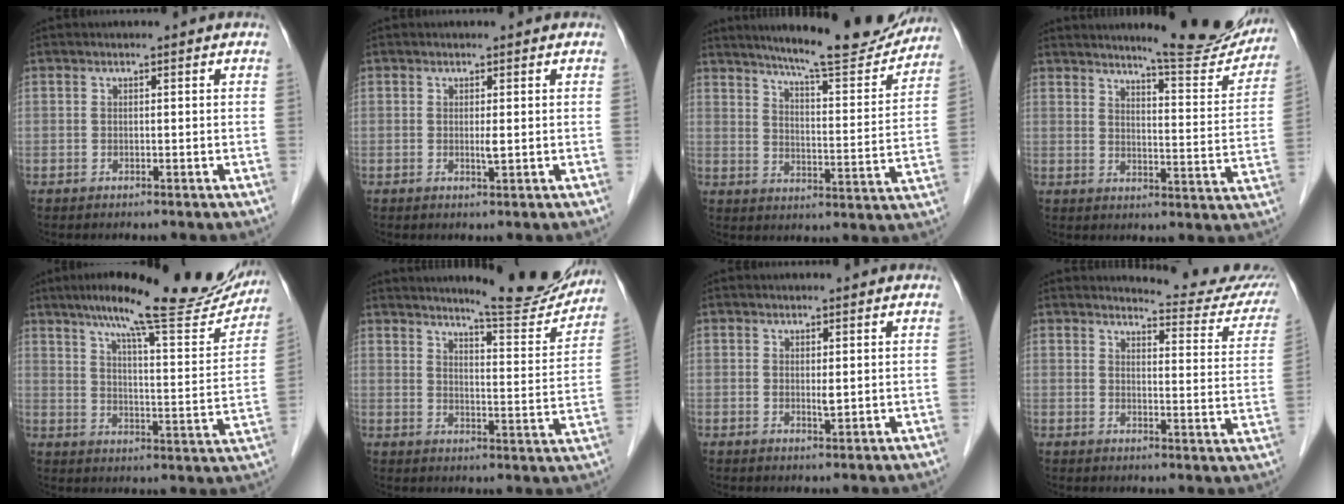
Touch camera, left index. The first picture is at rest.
{"total": 1.0, "force": [0.1, 0.0, 1.0], "torque": [-0.023, -0.003, 0.003]}
{"total": 16.4, "force": [14.9, 1.3, 6.8], "torque": [-0.098, -0.026, 0.202]}
{"total": 13.9, "force": [12.8, 1.1, 5.3], "torque": [-0.063, -0.040, 0.157]}
{"total": 22.7, "force": [19.2, 2.6, 11.9], "torque": [-0.172, -0.017, 0.253]}
{"total": 13.6, "force": [12.4, 0.2, 5.7], "torque": [-0.075, -0.017, 0.162]}
{"total": 1.2, "force": [0.4, 0.2, 1.1], "torque": [-0.023, -0.004, 0.007]}
{"total": 14.0, "force": [13.8, 1.3, 2.2], "torque": [-0.006, -0.079, 0.132]}